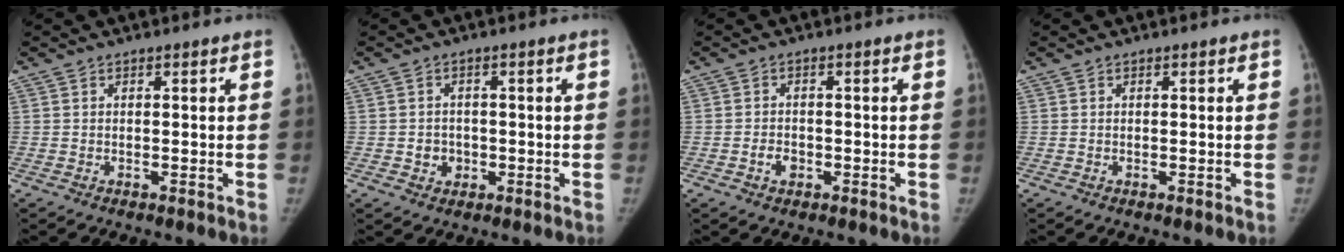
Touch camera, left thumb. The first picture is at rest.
{"total": 3.0, "force": [-0.6, 2.7, 1.1], "torque": [-0.002, 0.005, -0.004]}
{"total": 2.4, "force": [-0.8, 1.8, 1.3], "torque": [-0.017, 0.006, -0.013]}
{"total": 0.0}